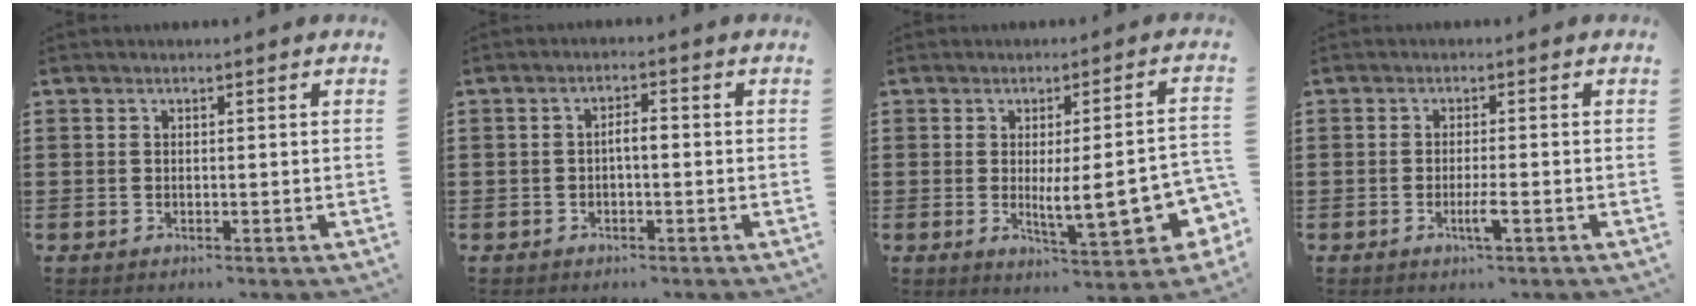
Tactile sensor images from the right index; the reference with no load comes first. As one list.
[{"total": 2.2, "force": [-0.5, 0.6, 2.0], "torque": [-0.038, 0.003, -0.010]}, {"total": 10.2, "force": [-1.6, 2.6, 9.7], "torque": [-0.139, -0.017, -0.023]}, {"total": 2.7, "force": [-1.2, 0.1, 2.4], "torque": [-0.048, -0.006, -0.025]}]